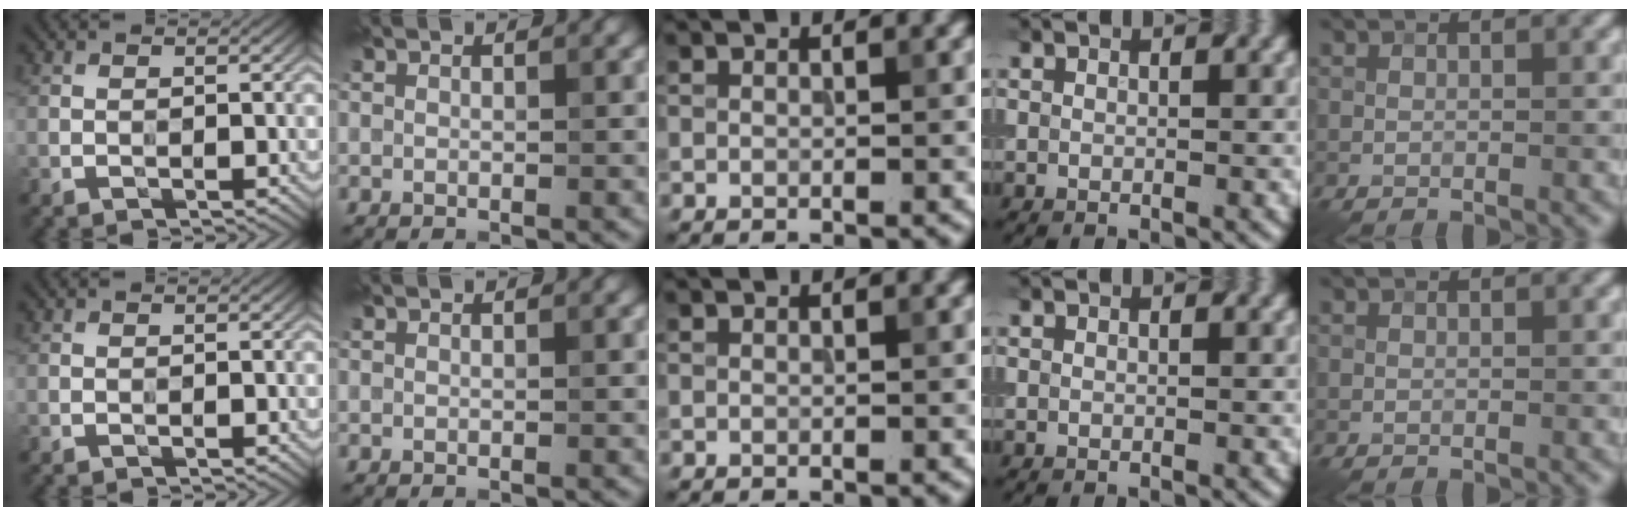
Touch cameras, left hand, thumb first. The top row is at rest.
{}